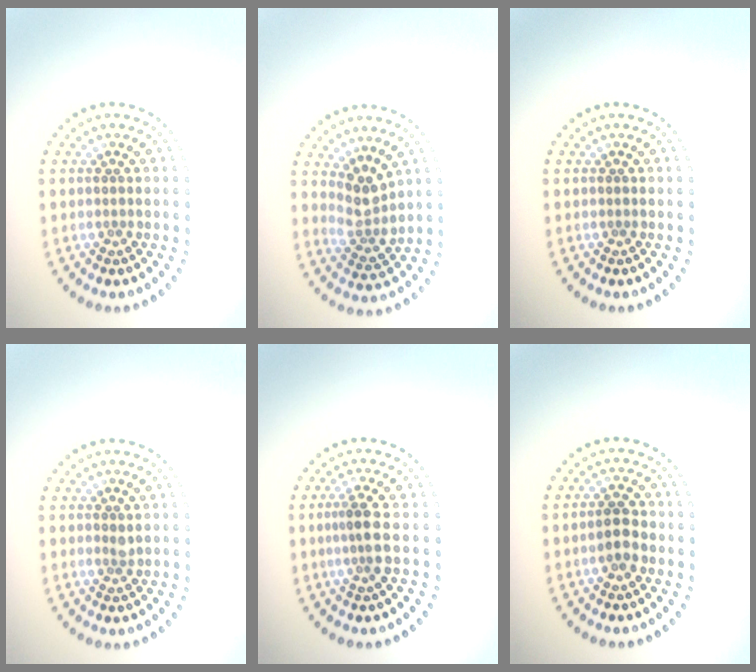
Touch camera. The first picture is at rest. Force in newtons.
{"total": 2.8, "press": 2.1, "slide": 1.8}
{"total": 0.0}
{"total": 0.6, "press": 0.5, "slide": 0.2}
{"total": 2.3, "press": 1.9, "slide": 1.4}
{"total": 2.2, "press": 2.1, "slide": 0.4}